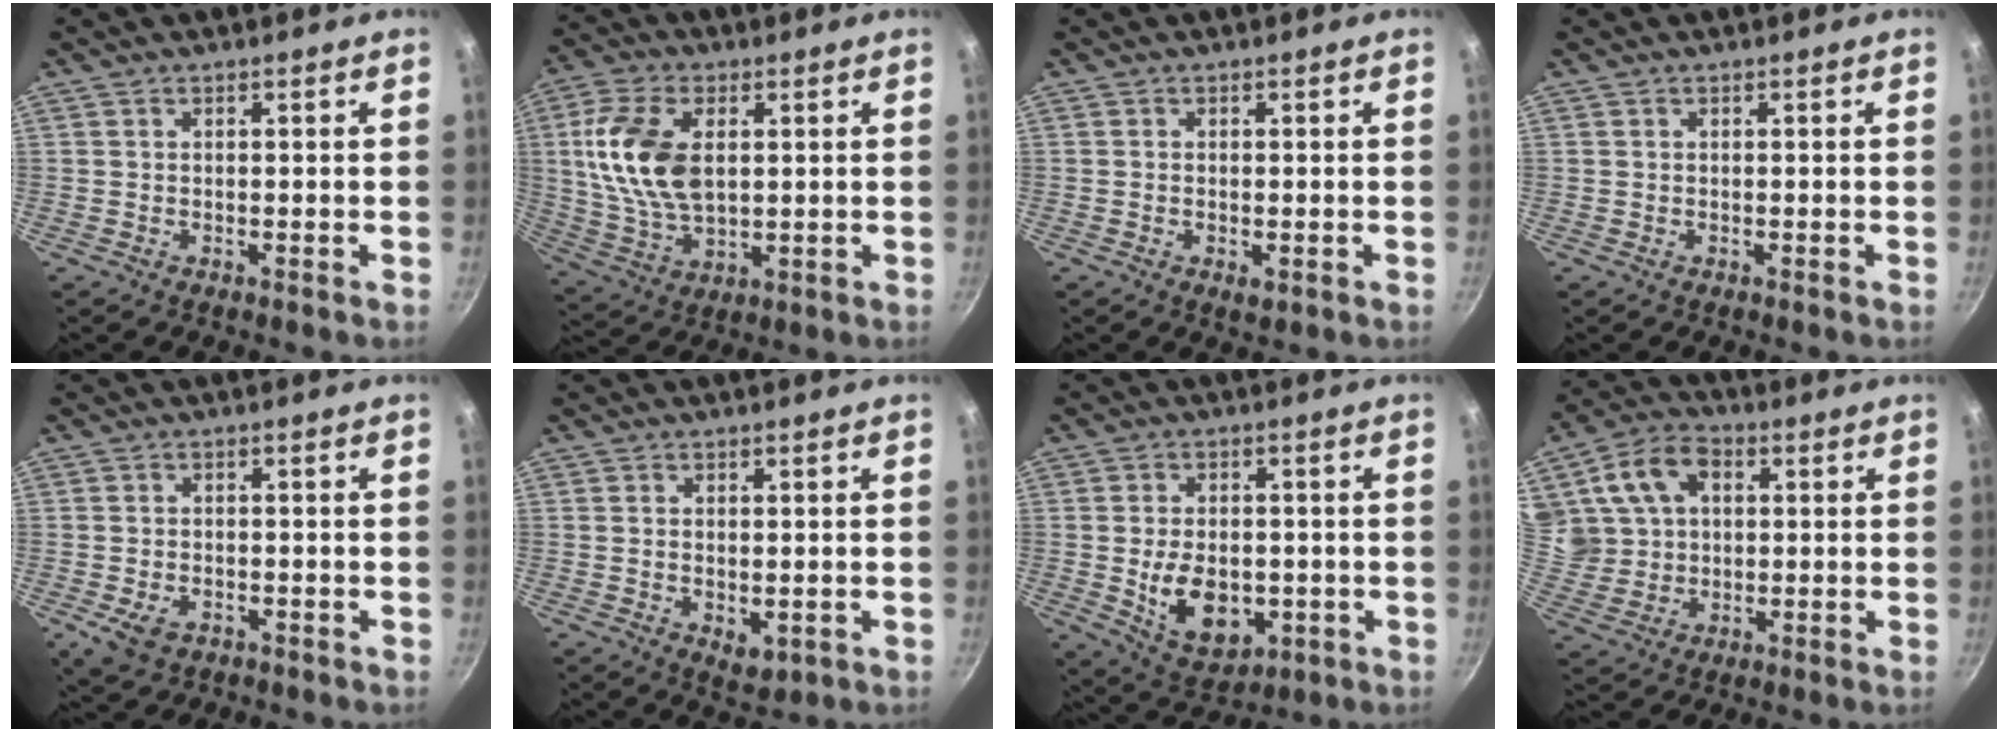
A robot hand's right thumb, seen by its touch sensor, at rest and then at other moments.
{"total": 14.9, "force": [2.6, 8.9, 11.7], "torque": [-0.216, -0.007, 0.053]}
{"total": 1.7, "force": [-0.4, 0.9, 1.4], "torque": [-0.023, -0.004, -0.006]}
{"total": 0.0}
{"total": 5.0, "force": [-1.9, 3.3, 3.2], "torque": [-0.057, 0.001, -0.028]}
{"total": 3.9, "force": [-0.5, 2.4, 3.0], "torque": [-0.043, -0.013, -0.003]}
{"total": 11.6, "force": [-1.8, 7.7, 8.4], "torque": [-0.115, -0.005, -0.009]}
{"total": 14.0, "force": [4.1, 10.8, 7.9], "torque": [-0.134, 0.008, 0.074]}